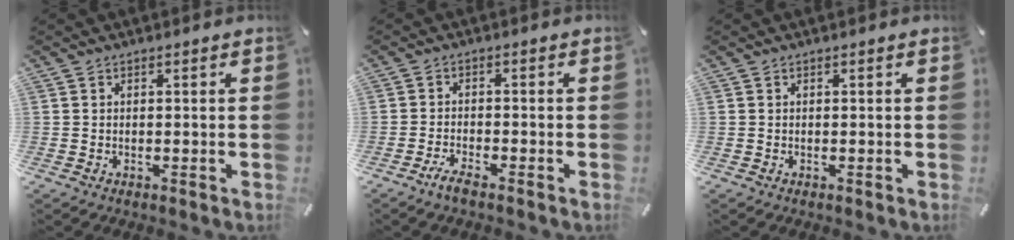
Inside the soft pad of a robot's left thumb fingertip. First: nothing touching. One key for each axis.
{"total": 3.0, "fx": -2.5, "fy": 0.5, "fz": 1.6, "tx": -0.039, "ty": 0.006, "tz": -0.051}
{"total": 0.0}